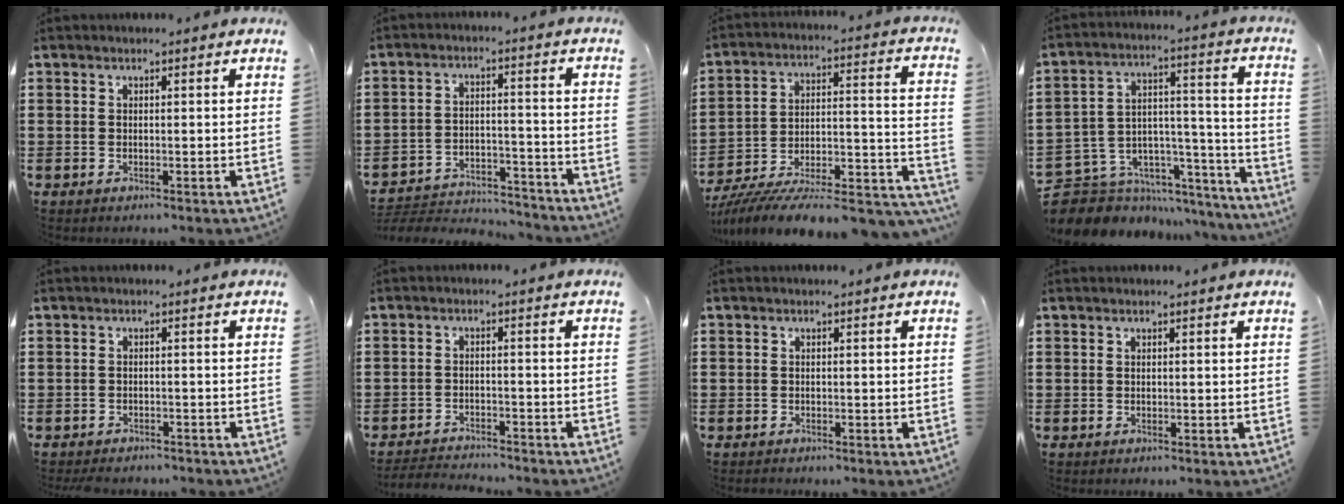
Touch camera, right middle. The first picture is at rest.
{"total": 4.7, "force": [-4.5, 1.2, 0.4], "torque": [-0.015, 0.009, -0.095]}
{"total": 9.7, "force": [-8.6, 1.6, 4.1], "torque": [-0.048, 0.009, -0.162]}
{"total": 5.7, "force": [-4.4, 3.6, 0.1], "torque": [-0.027, -0.022, -0.083]}
{"total": 1.7, "force": [-1.7, 0.3, -0.1], "torque": [-0.003, 0.000, -0.038]}
{"total": 3.2, "force": [-3.1, 0.6, -0.3], "torque": [-0.004, -0.002, -0.068]}
{"total": 0.8, "force": [-0.6, 0.6, -0.1], "torque": [0.000, 0.002, -0.013]}
{"total": 0.0}